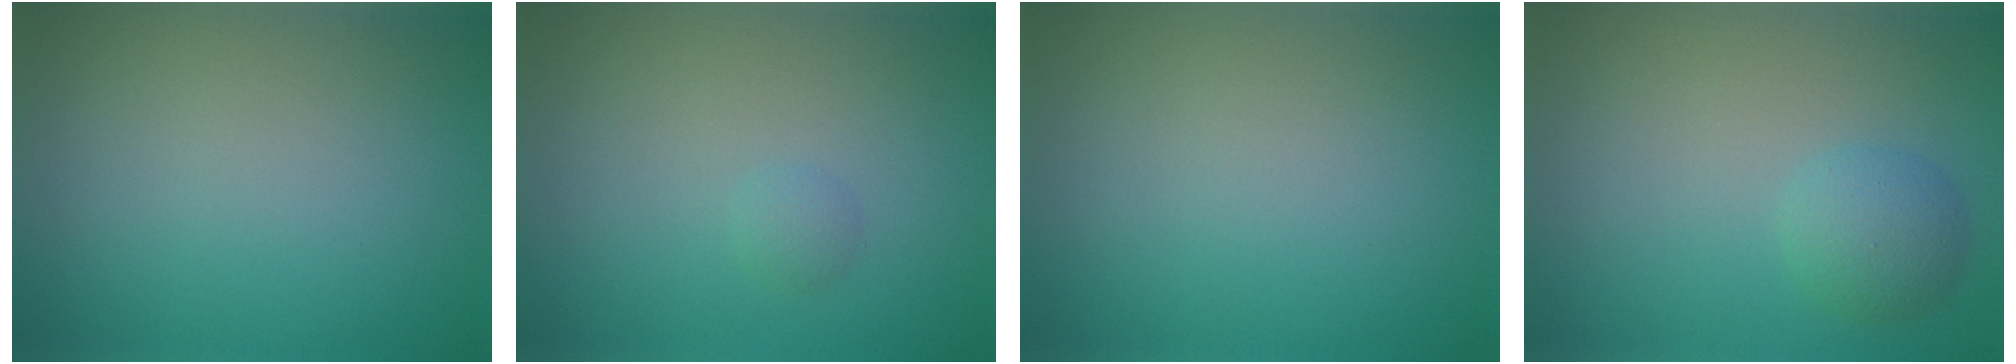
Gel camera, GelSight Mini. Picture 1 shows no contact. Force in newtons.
{"total": 0.8, "press": 0.8, "slide": 0.0}
{"total": 0.0}
{"total": 2.5, "press": 2.5, "slide": 0.2}